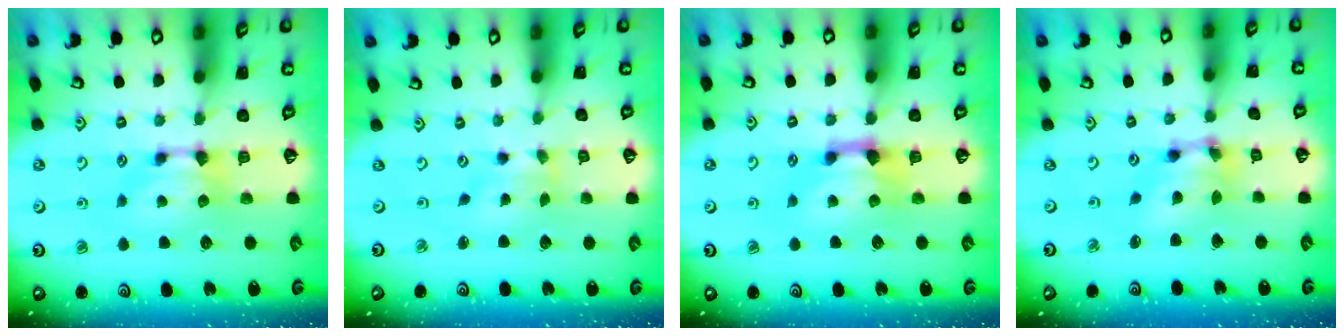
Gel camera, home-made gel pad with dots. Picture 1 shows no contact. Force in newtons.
{"total": 1.5, "press": 1.1, "slide": 1.0}
{"total": 1.5, "press": 0.5, "slide": 1.4}
{"total": 6.2, "press": 5.7, "slide": 2.4}